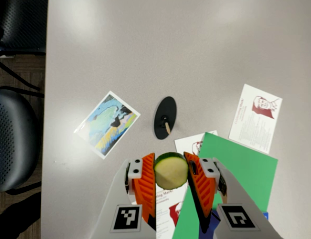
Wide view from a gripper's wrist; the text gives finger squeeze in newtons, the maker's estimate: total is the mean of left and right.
{"total": 13.9, "left": 14.1, "right": 13.8}